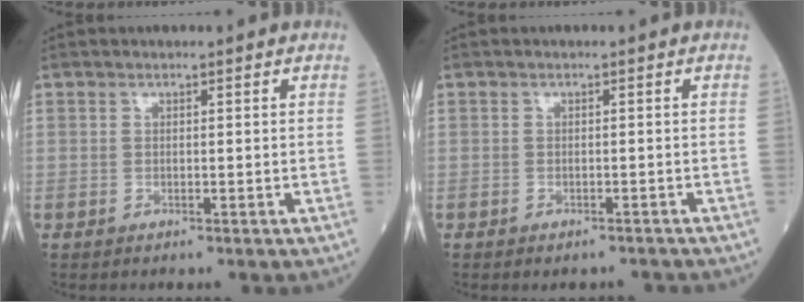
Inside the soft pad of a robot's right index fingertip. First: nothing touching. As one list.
[{"total": 2.1, "force": [-2.0, 0.7, 0.2], "torque": [0.003, -0.001, -0.025]}]